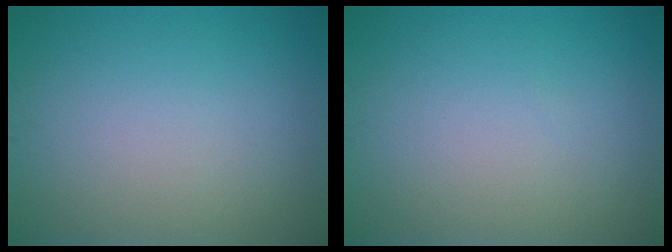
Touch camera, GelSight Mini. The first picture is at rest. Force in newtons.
{"total": 0.0}